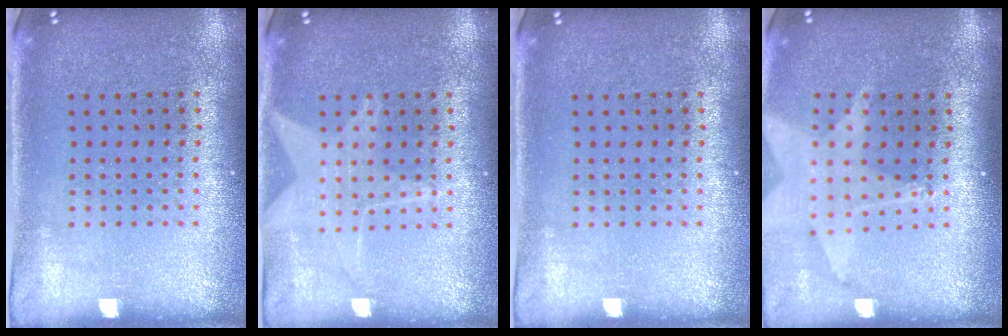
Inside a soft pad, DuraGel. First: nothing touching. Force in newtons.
{"total": 2.0, "press": 2.0, "slide": 0.4}
{"total": 0.0}
{"total": 1.7, "press": 1.5, "slide": 0.9}